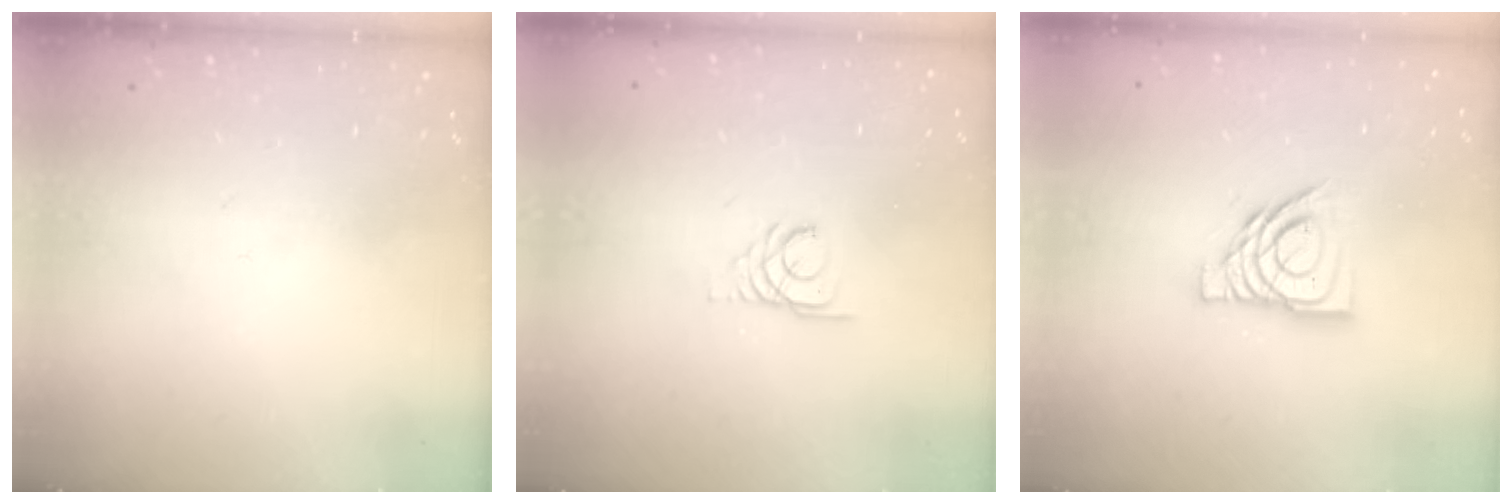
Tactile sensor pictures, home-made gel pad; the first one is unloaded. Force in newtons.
{"total": 2.7, "press": 2.7, "slide": 0.3}
{"total": 12.9, "press": 12.8, "slide": 1.6}